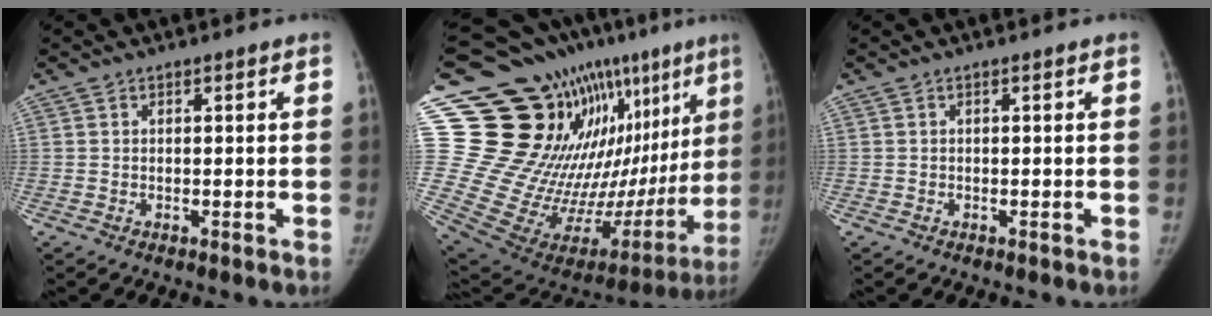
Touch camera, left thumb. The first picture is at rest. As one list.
[{"total": 33.1, "force": [18.3, 13.6, 24.1], "torque": [-0.336, -0.056, 0.316]}, {"total": 0.0}]